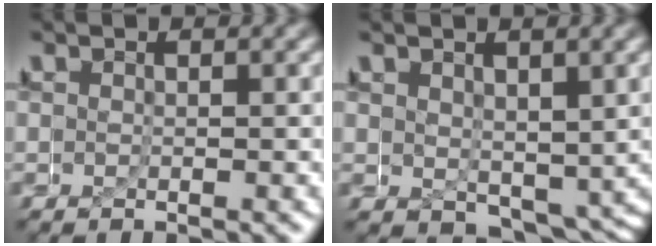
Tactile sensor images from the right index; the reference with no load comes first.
{"total": 2.4, "force": [-1.3, 1.5, 1.4], "torque": [-0.026, -0.027, -0.006]}